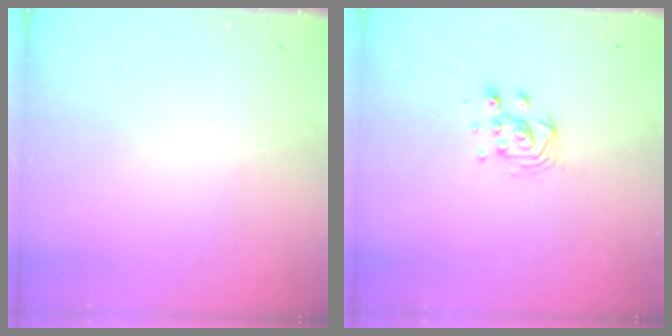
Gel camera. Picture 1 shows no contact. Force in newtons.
{"total": 5.2, "press": 5.2, "slide": 0.3}